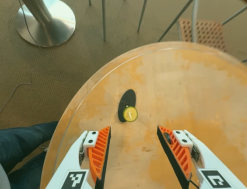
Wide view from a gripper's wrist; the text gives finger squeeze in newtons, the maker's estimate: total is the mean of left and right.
{"total": 0.0}